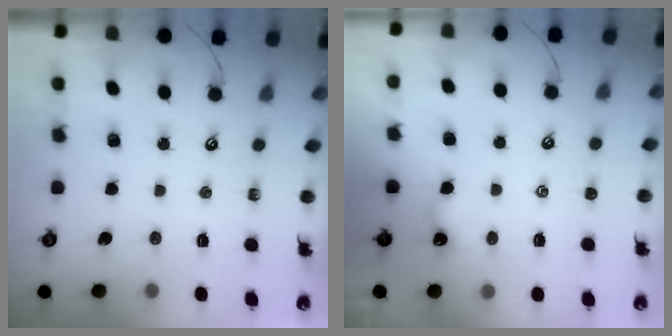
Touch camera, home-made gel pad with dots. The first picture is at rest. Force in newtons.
{"total": 1.6, "press": 1.5, "slide": 0.5}